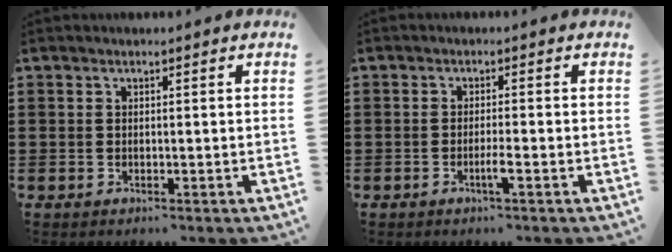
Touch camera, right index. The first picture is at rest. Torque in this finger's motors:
{"motor_torque": [0.77, 0.86, 0.07, 0.06]}